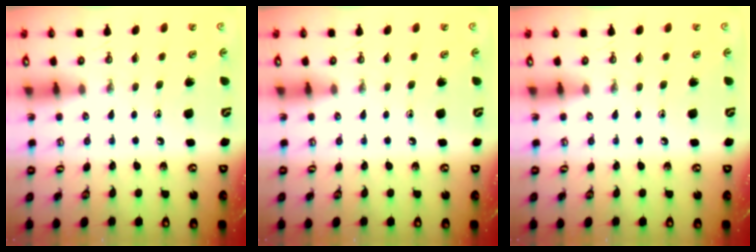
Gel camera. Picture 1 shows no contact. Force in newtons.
{"total": 0.0}
{"total": 0.0}